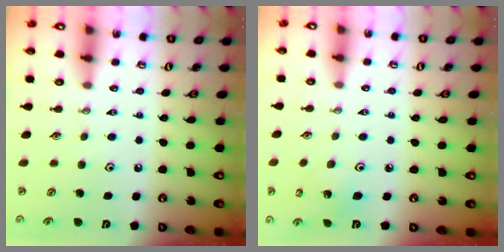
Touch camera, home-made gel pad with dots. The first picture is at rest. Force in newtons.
{"total": 4.1, "press": 3.7, "slide": 1.8}